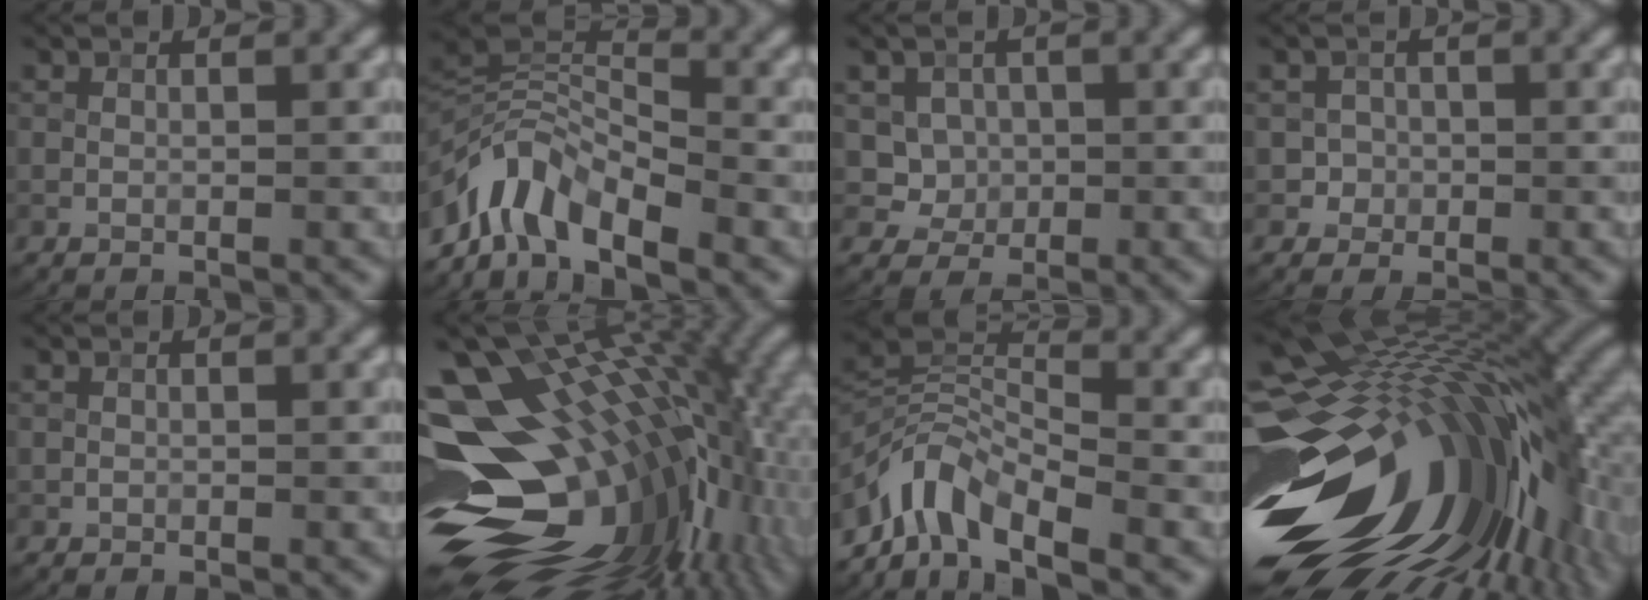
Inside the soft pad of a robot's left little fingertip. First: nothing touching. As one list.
[{"total": 6.5, "force": [-4.5, 2.5, 4.0], "torque": [-0.061, 0.005, -0.100]}, {"total": 3.3, "force": [0.6, 3.0, 1.1], "torque": [-0.014, -0.009, 0.017]}, {"total": 1.5, "force": [-0.4, 1.4, 0.0], "torque": [0.018, 0.002, -0.005]}, {"total": 0.0}, {"total": 20.2, "force": [0.3, 11.8, 16.4], "torque": [-0.251, -0.002, 0.004]}, {"total": 6.7, "force": [-4.8, 2.6, 3.9], "torque": [-0.063, 0.005, -0.105]}, {"total": 19.1, "force": [-2.9, 11.6, 14.9], "torque": [-0.292, -0.035, -0.040]}]